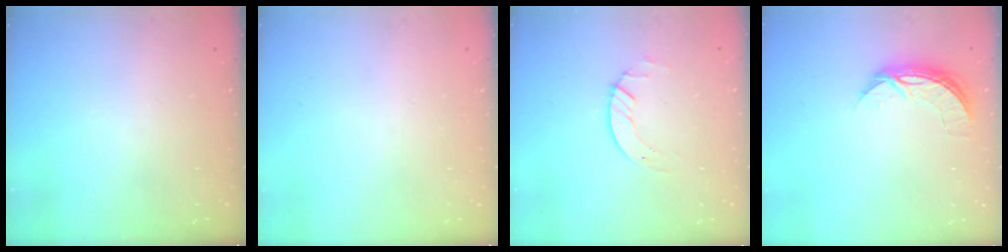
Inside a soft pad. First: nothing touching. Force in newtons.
{"total": 0.0}
{"total": 2.7, "press": 2.7, "slide": 0.3}
{"total": 6.8, "press": 6.8, "slide": 0.7}